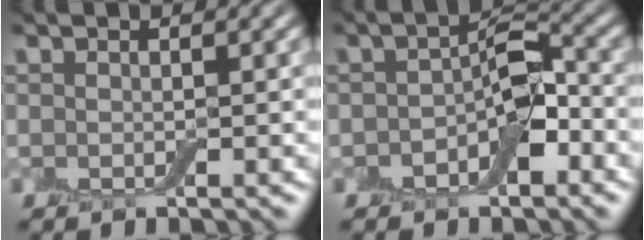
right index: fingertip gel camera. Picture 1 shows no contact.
{"total": 4.3, "force": [-1.5, 2.3, 3.3], "torque": [-0.053, 0.009, -0.030]}